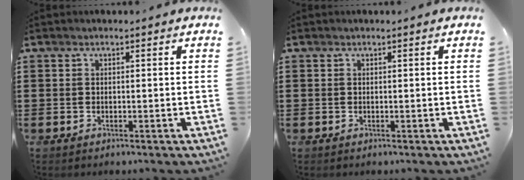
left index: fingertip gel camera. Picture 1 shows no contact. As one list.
[{"total": 0.0}]